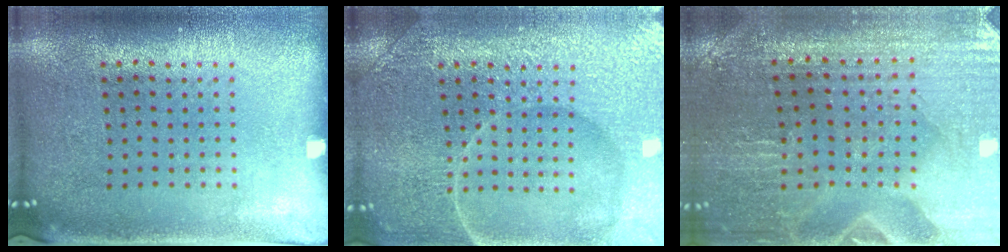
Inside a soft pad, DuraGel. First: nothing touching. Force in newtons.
{"total": 4.9, "press": 4.9, "slide": 0.6}
{"total": 1.5, "press": 1.4, "slide": 0.2}